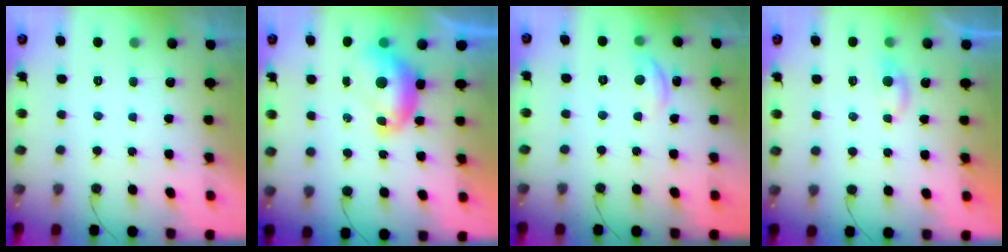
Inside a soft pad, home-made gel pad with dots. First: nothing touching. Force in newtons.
{"total": 8.0, "press": 7.9, "slide": 1.0}
{"total": 7.5, "press": 7.5, "slide": 0.7}
{"total": 3.3, "press": 3.2, "slide": 0.5}